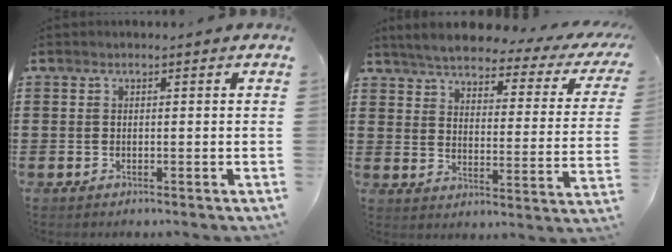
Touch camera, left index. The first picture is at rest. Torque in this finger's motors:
{"motor_torque": [2.14, 0.00, 1.06, 0.12]}